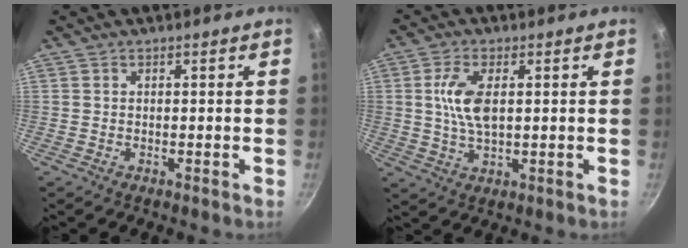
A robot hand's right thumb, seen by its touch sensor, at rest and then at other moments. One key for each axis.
{"total": 7.7, "fx": 1.3, "fy": 3.7, "fz": 6.6, "tx": -0.130, "ty": 0.001, "tz": 0.027}